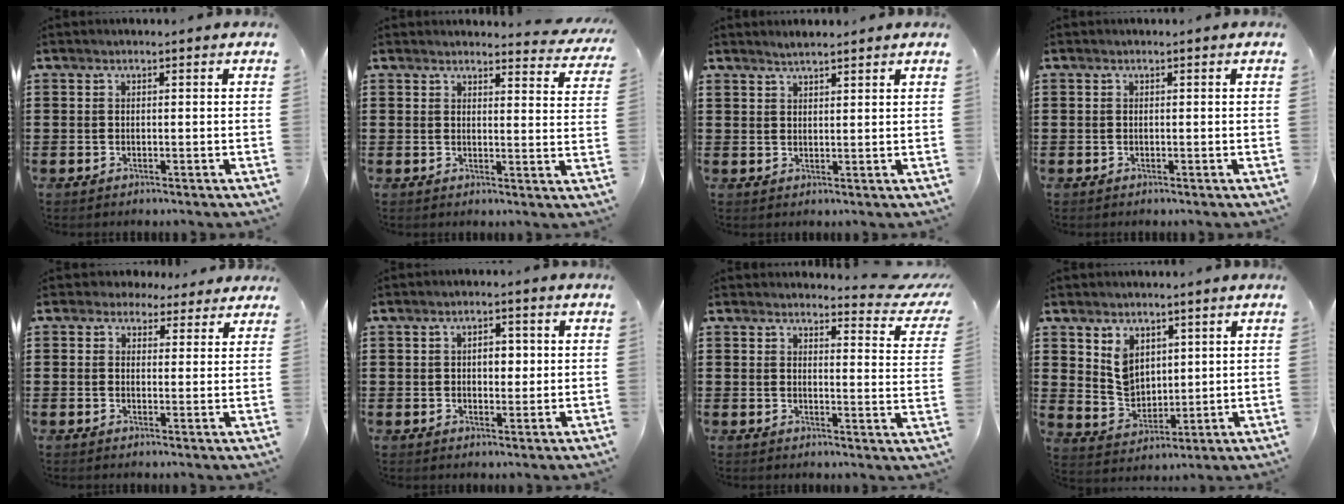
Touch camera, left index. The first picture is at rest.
{"total": 3.0, "force": [3.0, 0.2, 0.4], "torque": [-0.012, -0.014, 0.053]}
{"total": 1.7, "force": [1.7, 0.1, 0.1], "torque": [-0.006, 0.004, 0.033]}
{"total": 0.0}
{"total": 2.7, "force": [2.3, 1.5, 0.2], "torque": [-0.015, 0.003, 0.042]}
{"total": 3.5, "force": [0.4, 2.1, 2.7], "torque": [-0.042, 0.004, -0.002]}
{"total": 3.1, "force": [2.9, 0.2, 1.0], "torque": [-0.020, -0.021, 0.047]}
{"total": 5.6, "force": [3.2, 4.2, 1.9], "torque": [-0.047, 0.005, 0.062]}